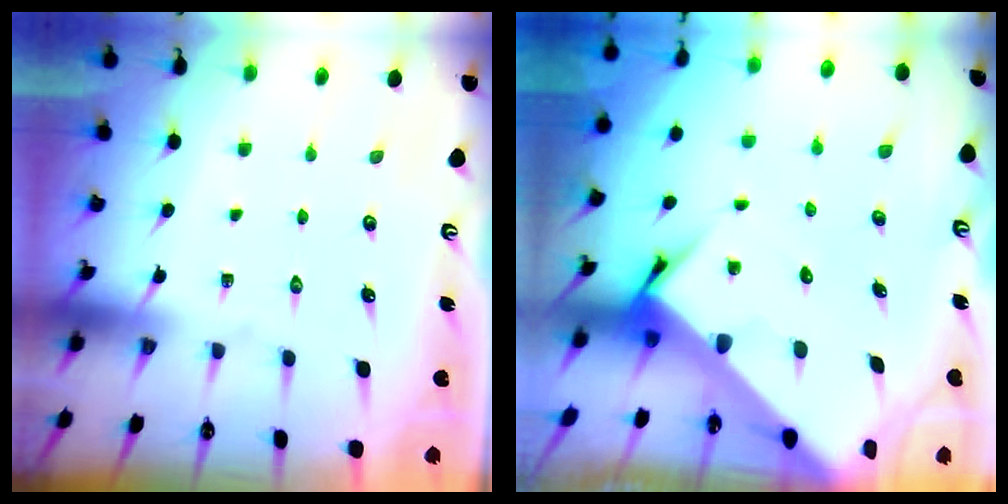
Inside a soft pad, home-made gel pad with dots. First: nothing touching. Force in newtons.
{"total": 5.2, "press": 5.2, "slide": 0.4}